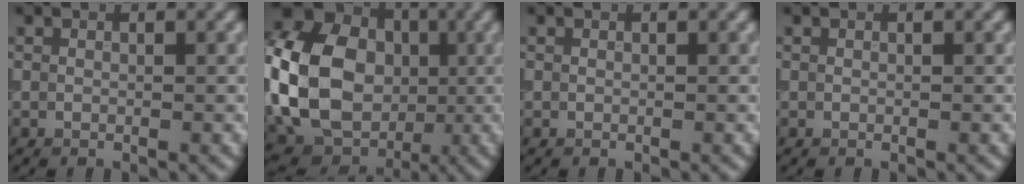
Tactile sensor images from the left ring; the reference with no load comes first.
{"total": 15.8, "force": [-1.0, 12.5, 9.6], "torque": [-0.203, 0.003, -0.013]}
{"total": 0.0}
{"total": 0.0}